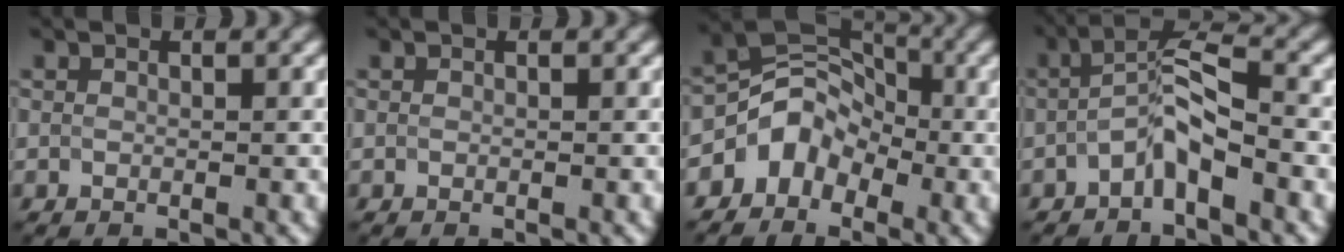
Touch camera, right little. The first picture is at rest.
{"total": 0.0}
{"total": 4.7, "force": [-2.1, 3.7, 2.1], "torque": [-0.023, 0.009, -0.045]}
{"total": 3.8, "force": [-1.5, 1.0, 3.3], "torque": [-0.066, 0.015, -0.037]}